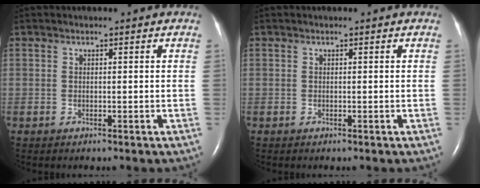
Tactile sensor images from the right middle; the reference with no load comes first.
{"total": 0.0}